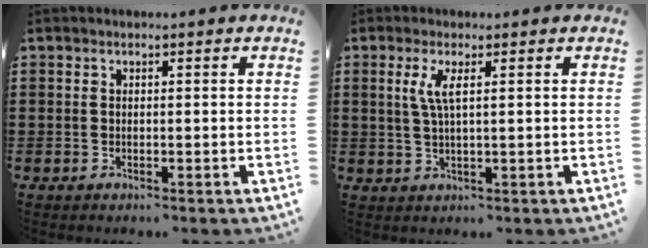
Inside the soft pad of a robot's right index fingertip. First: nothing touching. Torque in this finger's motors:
{"motor_torque": [0.68, 0.00, 0.32, 0.10]}